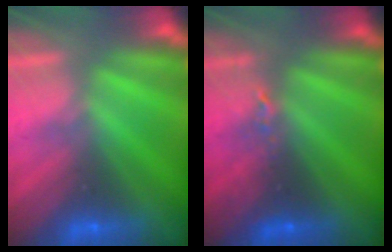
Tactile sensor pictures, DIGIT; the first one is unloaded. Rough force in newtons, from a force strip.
{"total": 2.4}